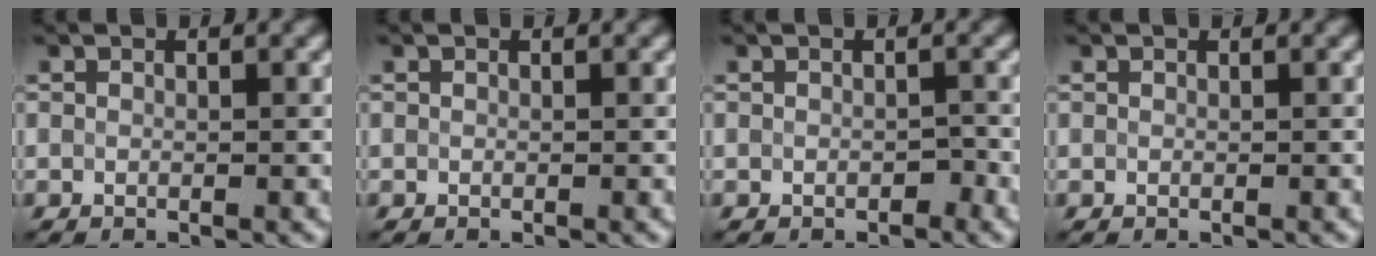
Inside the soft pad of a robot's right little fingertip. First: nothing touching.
{"total": 0.0}
{"total": 0.8, "force": [-0.5, 0.5, 0.3], "torque": [-0.005, 0.006, -0.008]}
{"total": 0.0}